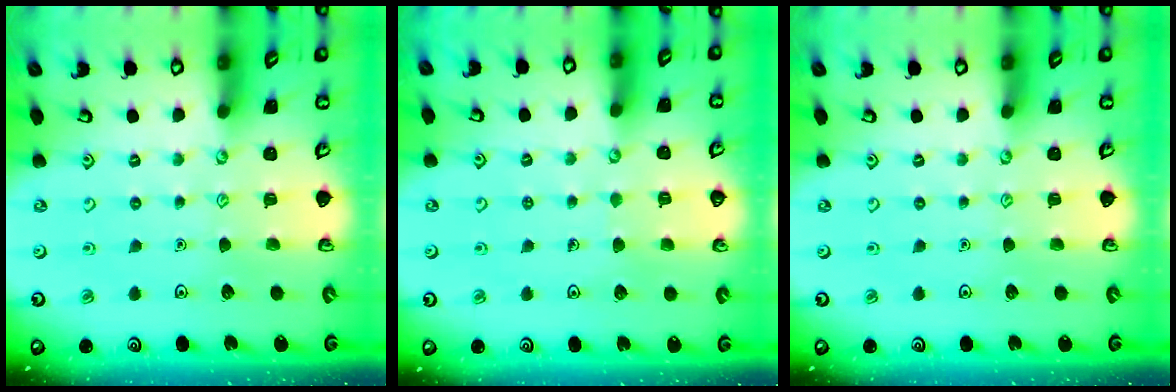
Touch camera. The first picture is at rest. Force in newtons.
{"total": 2.9, "press": 2.9, "slide": 0.2}
{"total": 0.0}